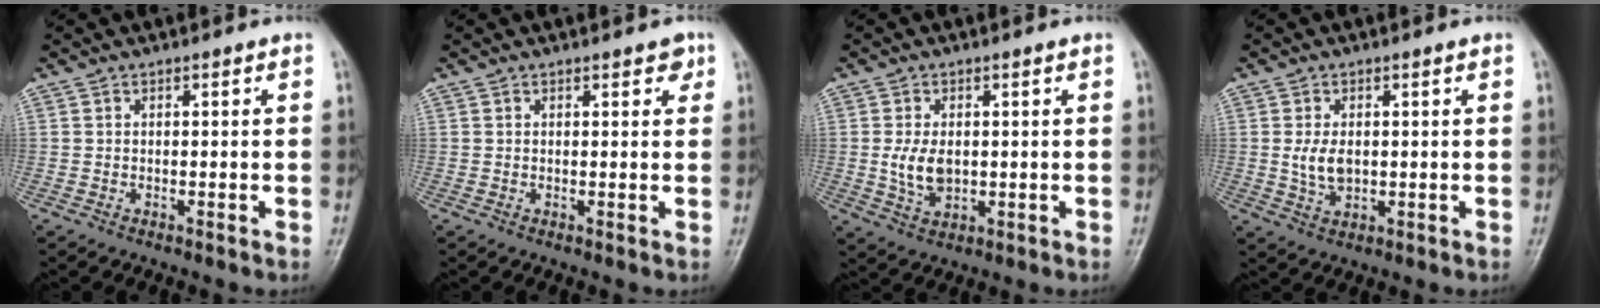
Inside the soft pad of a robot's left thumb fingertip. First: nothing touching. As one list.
[{"total": 2.1, "force": [1.3, 1.1, 1.3], "torque": [-0.003, -0.003, 0.011]}, {"total": 5.5, "force": [0.2, 3.4, 4.3], "torque": [-0.081, -0.007, 0.011]}, {"total": 4.5, "force": [0.4, 2.6, 3.6], "torque": [-0.066, -0.007, 0.013]}]